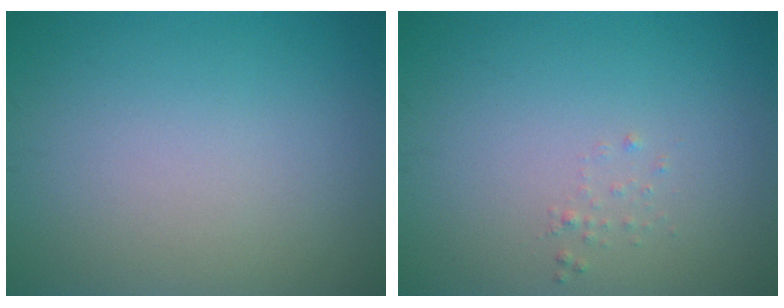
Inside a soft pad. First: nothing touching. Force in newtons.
{"total": 0.5, "press": 0.5, "slide": 0.1}